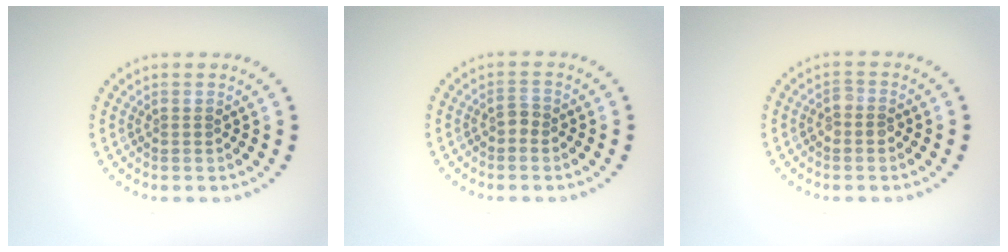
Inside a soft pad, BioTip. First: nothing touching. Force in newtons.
{"total": 0.9, "press": 0.9, "slide": 0.3}
{"total": 1.1, "press": 1.0, "slide": 0.5}